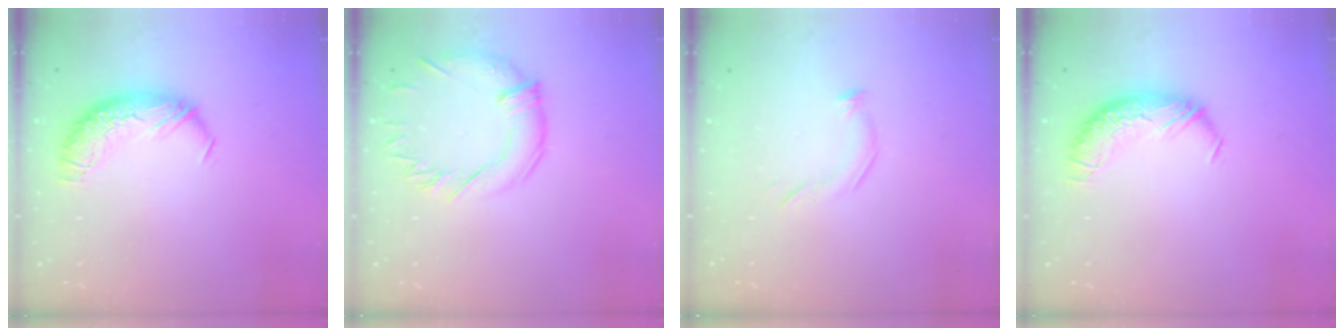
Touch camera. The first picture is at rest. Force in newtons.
{"total": 1.4, "press": 0.9, "slide": 1.1}
{"total": 3.7, "press": 3.6, "slide": 0.9}
{"total": 0.0}